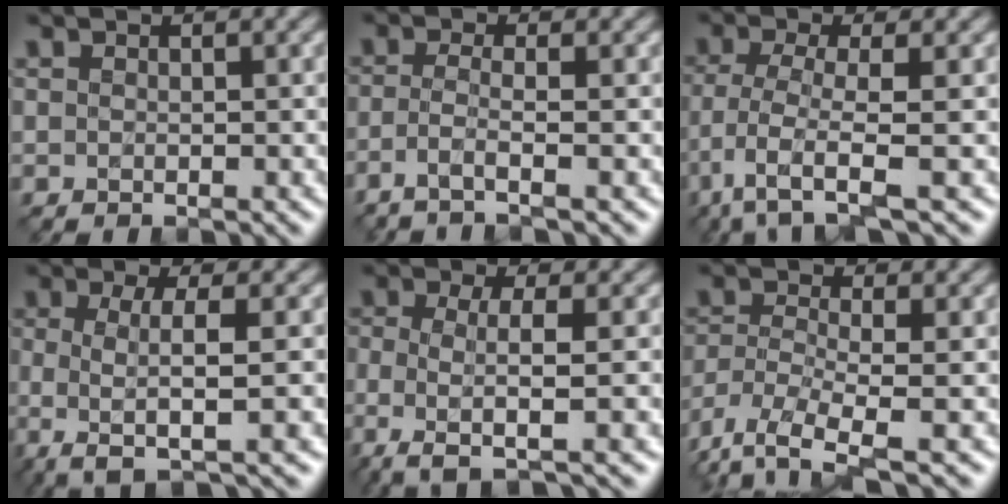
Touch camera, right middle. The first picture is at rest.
{"total": 2.7, "force": [-1.5, 0.5, 2.2], "torque": [-0.041, -0.005, -0.047]}
{"total": 4.0, "force": [-1.8, 0.7, 3.6], "torque": [-0.075, -0.008, -0.040]}
{"total": 5.8, "force": [-1.0, 1.5, 5.5], "torque": [-0.091, -0.010, -0.025]}
{"total": 5.6, "force": [-1.5, 1.4, 5.2], "torque": [-0.097, -0.008, -0.039]}
{"total": 6.2, "force": [-4.0, 2.0, 4.3], "torque": [-0.097, -0.016, -0.085]}